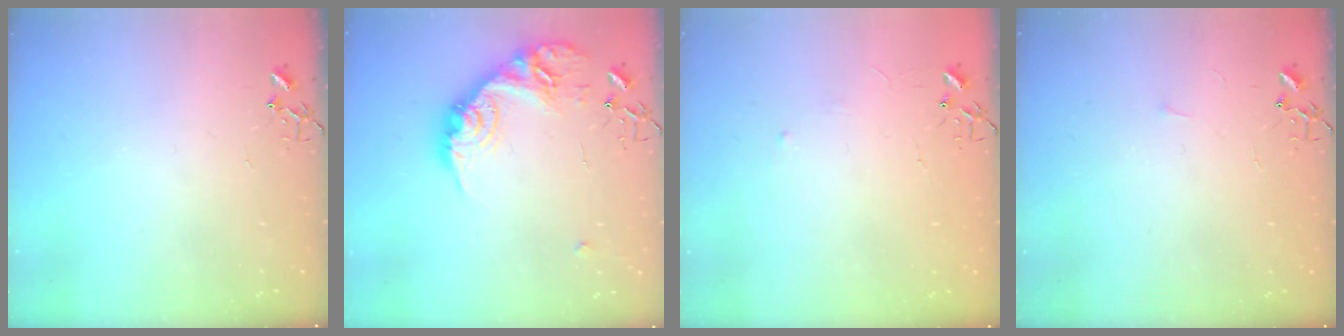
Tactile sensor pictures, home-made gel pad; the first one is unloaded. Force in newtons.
{"total": 18.9, "press": 18.8, "slide": 1.2}
{"total": 2.9, "press": 2.9, "slide": 0.4}
{"total": 2.7, "press": 2.6, "slide": 0.4}